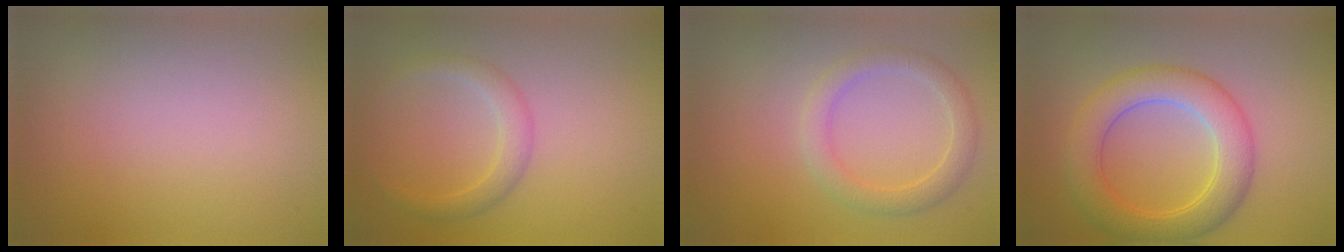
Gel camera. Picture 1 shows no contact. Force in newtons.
{"total": 2.1, "press": 2.1, "slide": 0.1}
{"total": 2.7, "press": 2.7, "slide": 0.0}
{"total": 5.8, "press": 5.8, "slide": 0.1}